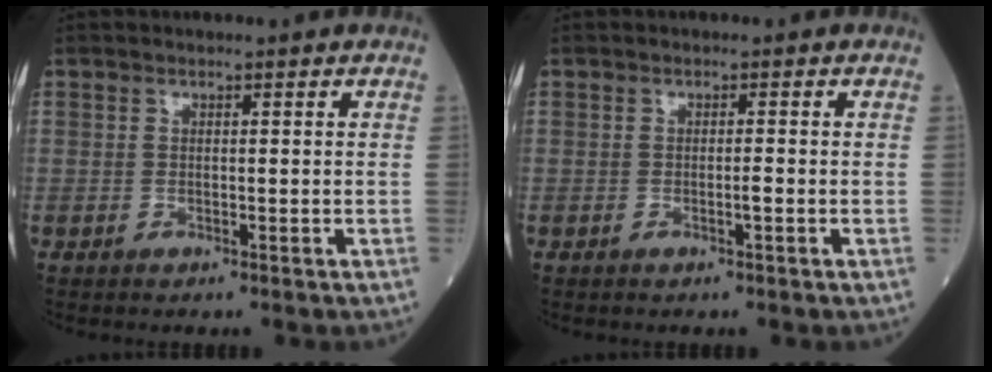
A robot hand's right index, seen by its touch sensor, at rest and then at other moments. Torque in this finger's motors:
{"motor_torque": [0.23, 0.03, 0.11, 0.03]}